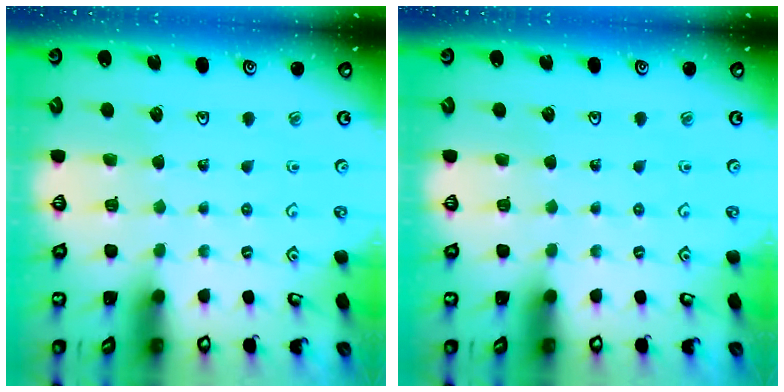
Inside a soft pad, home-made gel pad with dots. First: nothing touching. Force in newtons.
{"total": 0.0}